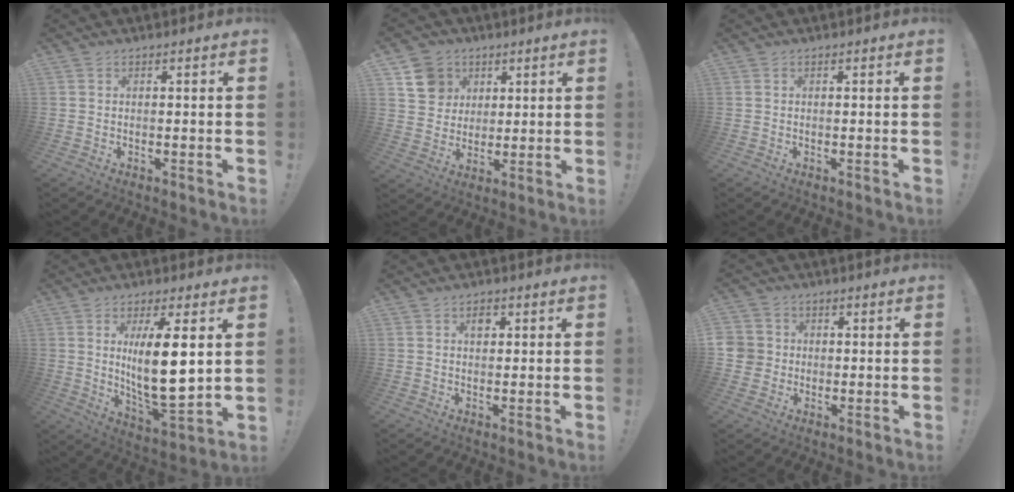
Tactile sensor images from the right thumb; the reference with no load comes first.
{"total": 10.8, "force": [4.9, 9.2, 2.6], "torque": [-0.030, -0.025, 0.100]}
{"total": 0.0}
{"total": 15.0, "force": [3.4, 4.2, 14.0], "torque": [-0.247, -0.034, 0.042]}
{"total": 2.2, "force": [0.7, 1.7, 1.3], "torque": [0.003, -0.007, 0.005]}
{"total": 5.3, "force": [-0.3, 5.1, 1.3], "torque": [-0.034, 0.004, -0.007]}